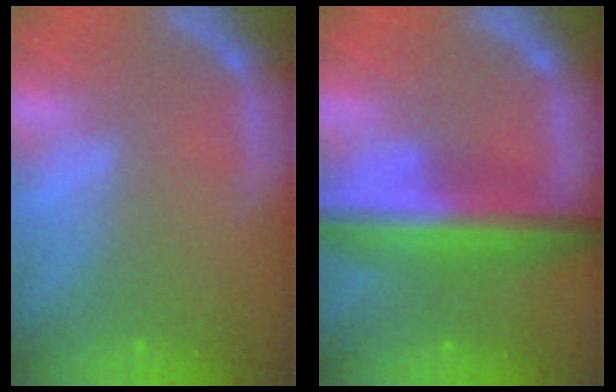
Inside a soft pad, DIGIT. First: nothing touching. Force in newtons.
{"total": 9.0}